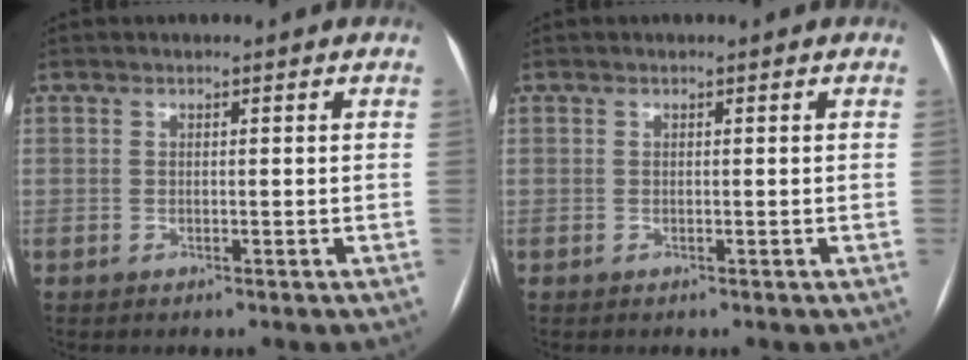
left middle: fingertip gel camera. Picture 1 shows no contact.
{"total": 0.0}